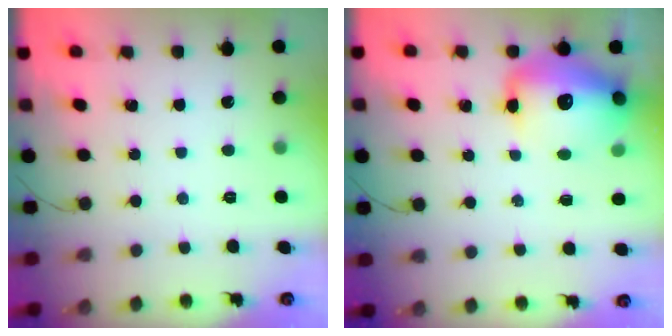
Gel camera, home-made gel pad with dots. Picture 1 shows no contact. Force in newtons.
{"total": 16.3, "press": 15.6, "slide": 4.5}